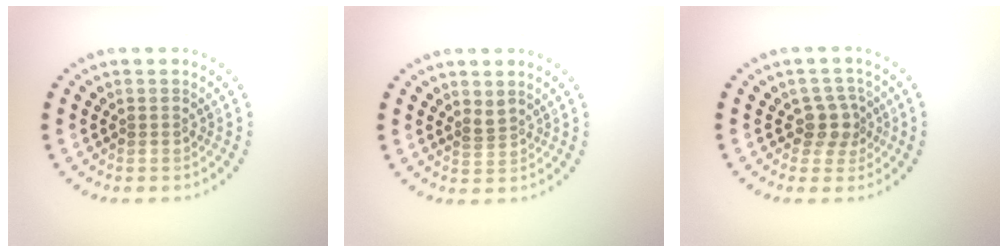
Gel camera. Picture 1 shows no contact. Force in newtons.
{"total": 0.8, "press": 0.5, "slide": 0.6}
{"total": 2.2, "press": 1.8, "slide": 1.3}